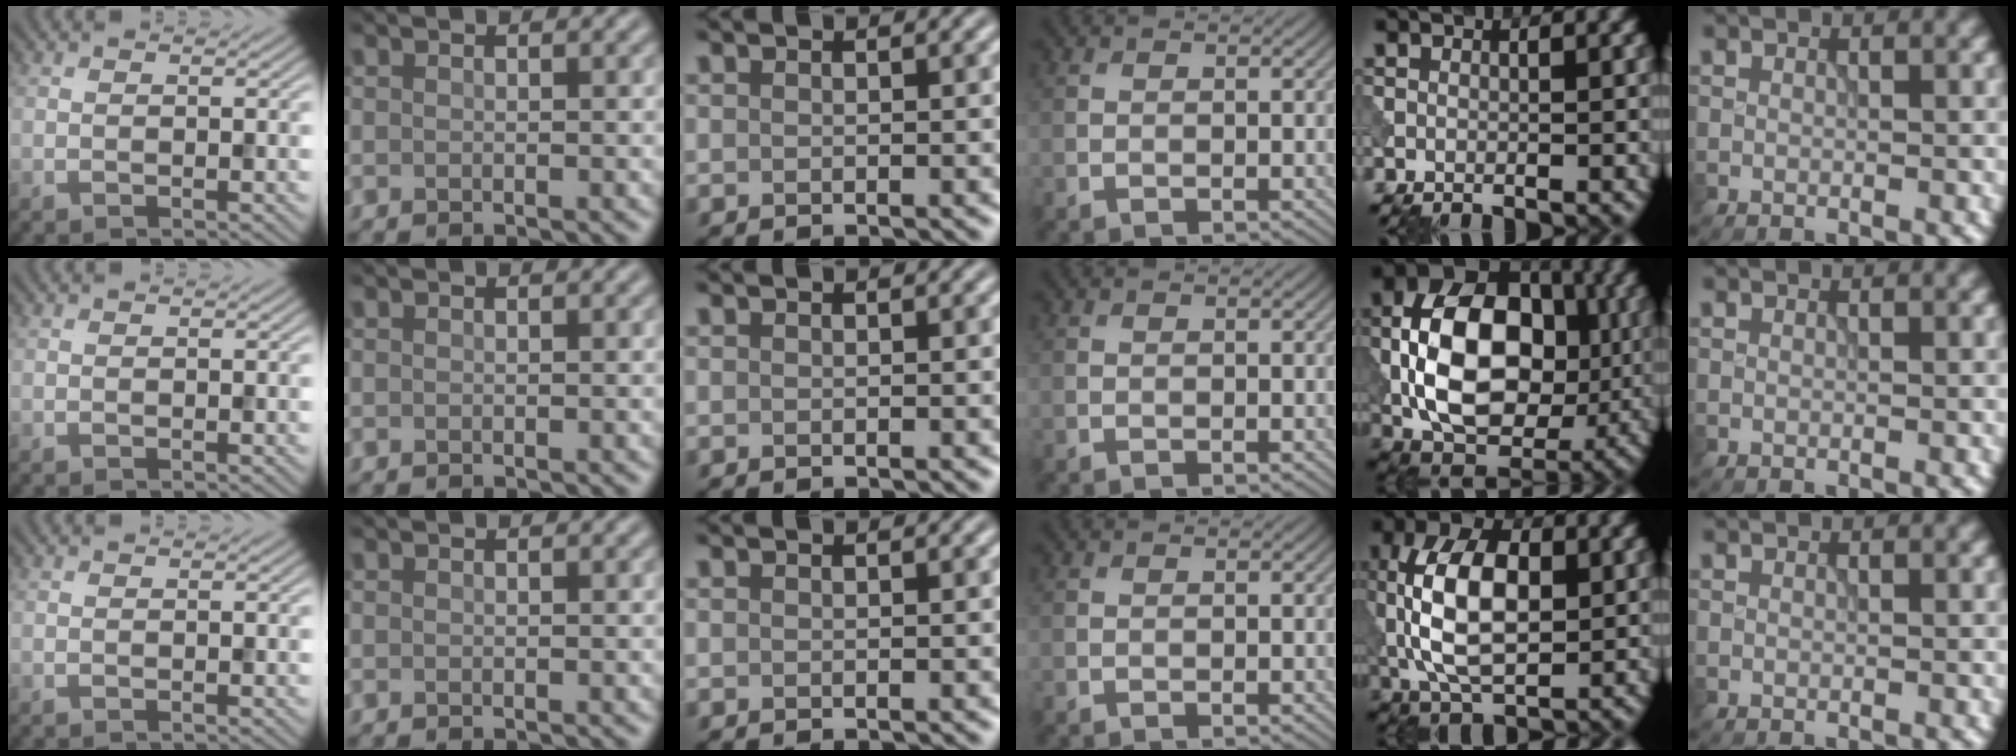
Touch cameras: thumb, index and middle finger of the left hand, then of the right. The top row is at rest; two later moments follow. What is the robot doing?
{"motion": "press", "object": "tv remote"}